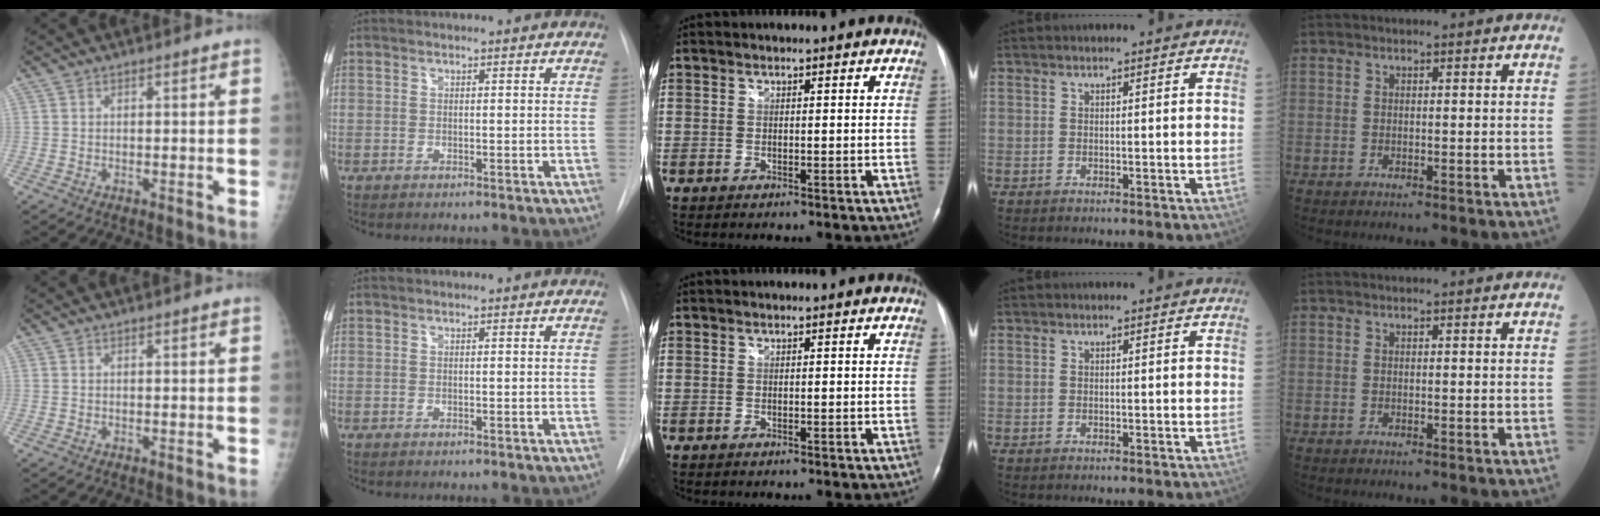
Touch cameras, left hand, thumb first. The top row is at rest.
{}